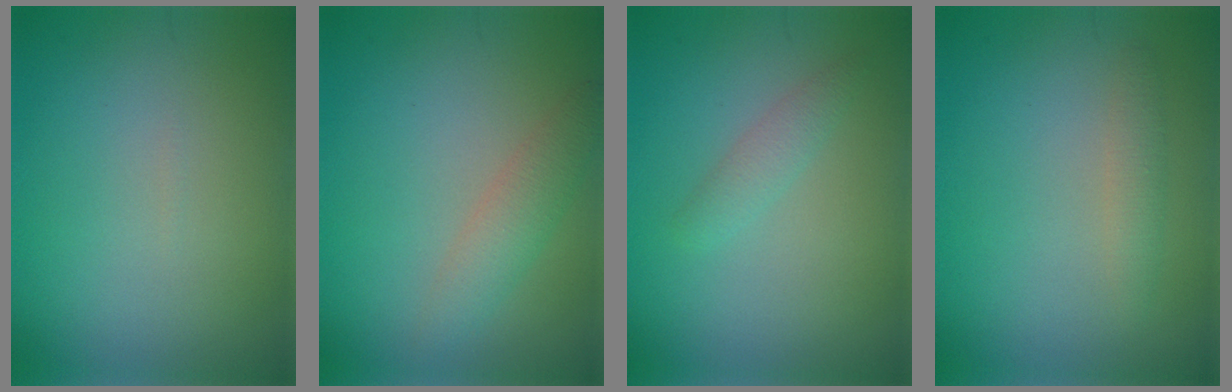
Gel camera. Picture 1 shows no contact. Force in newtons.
{"total": 2.6, "press": 2.6, "slide": 0.1}
{"total": 1.4, "press": 1.4, "slide": 0.0}
{"total": 1.4, "press": 1.4, "slide": 0.0}